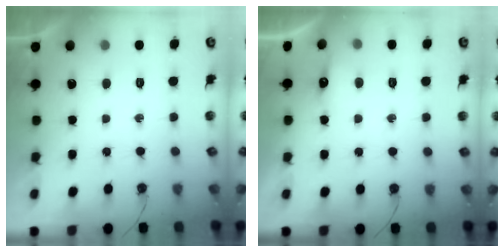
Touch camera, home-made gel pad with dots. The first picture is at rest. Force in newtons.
{"total": 5.0, "press": 4.9, "slide": 0.9}